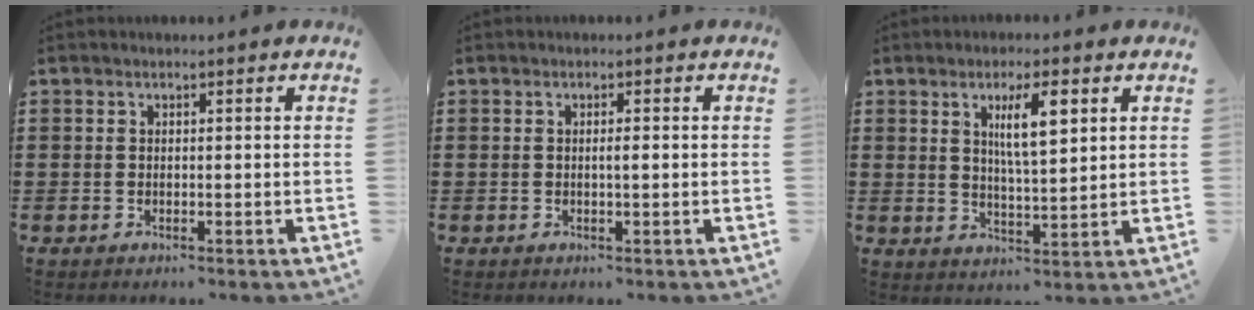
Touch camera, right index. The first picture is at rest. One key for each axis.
{"total": 1.1, "fx": -0.1, "fy": 0.1, "fz": 1.1, "tx": -0.020, "ty": -0.003, "tz": -0.001}
{"total": 6.5, "fx": 2.5, "fy": 1.3, "fz": 5.8, "tx": -0.103, "ty": 0.001, "tz": 0.037}